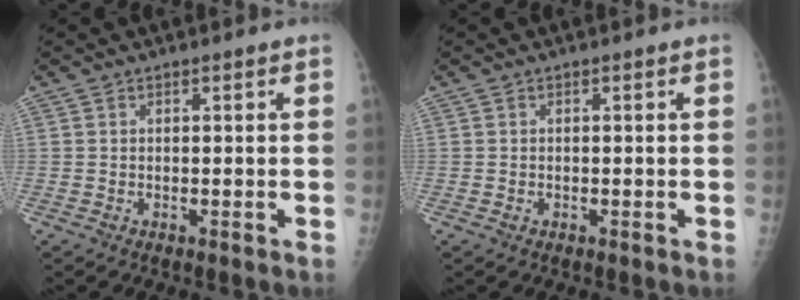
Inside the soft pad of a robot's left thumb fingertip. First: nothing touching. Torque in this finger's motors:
{"motor_torque": [0.20, -0.17, 0.10, 0.03, 0.02]}